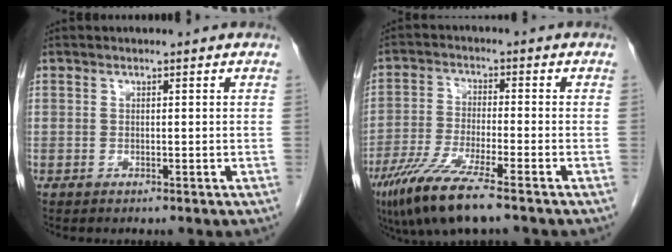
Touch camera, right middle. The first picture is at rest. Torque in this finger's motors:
{"motor_torque": [1.15, -0.99, 0.22, 0.13]}